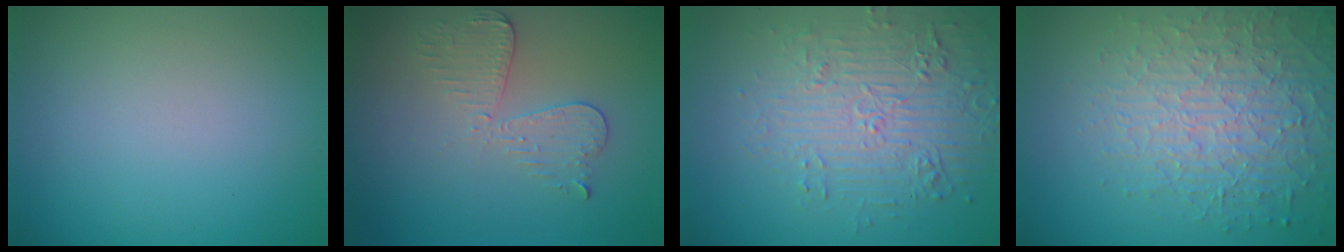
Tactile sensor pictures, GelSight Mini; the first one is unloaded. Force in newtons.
{"total": 2.9, "press": 2.7, "slide": 1.2}
{"total": 4.9, "press": 4.2, "slide": 2.4}
{"total": 6.0, "press": 5.0, "slide": 3.3}